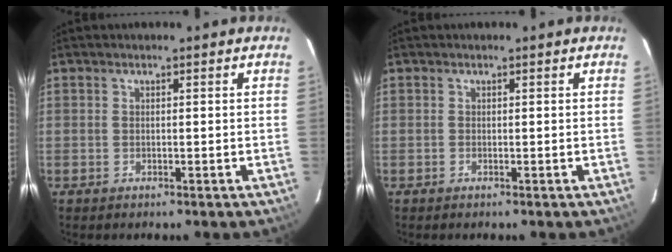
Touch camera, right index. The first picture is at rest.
{"total": 0.0}